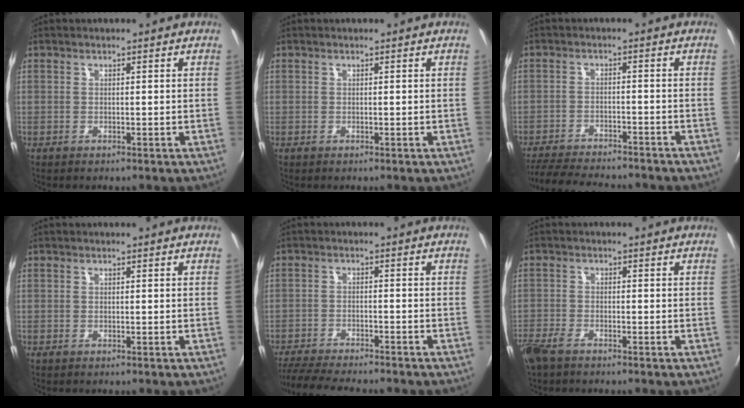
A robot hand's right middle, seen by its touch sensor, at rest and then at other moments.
{"total": 0.0}
{"total": 14.5, "force": [-12.9, 2.7, 6.1], "torque": [-0.133, -0.025, -0.196]}
{"total": 0.0}
{"total": 11.0, "force": [-9.9, 1.2, 4.6], "torque": [-0.112, -0.024, -0.161]}
{"total": 5.2, "force": [-4.0, 1.7, 2.9], "torque": [-0.079, -0.014, -0.080]}